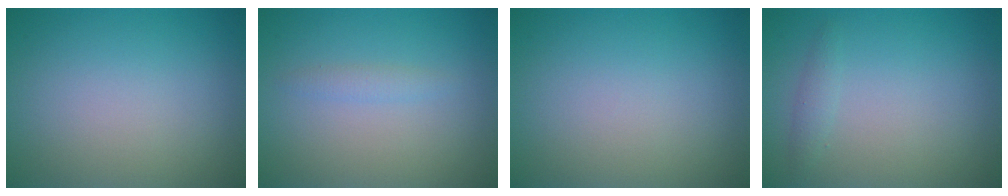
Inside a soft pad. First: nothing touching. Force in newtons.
{"total": 1.0, "press": 1.0, "slide": 0.0}
{"total": 0.0}
{"total": 1.0, "press": 1.0, "slide": 0.0}